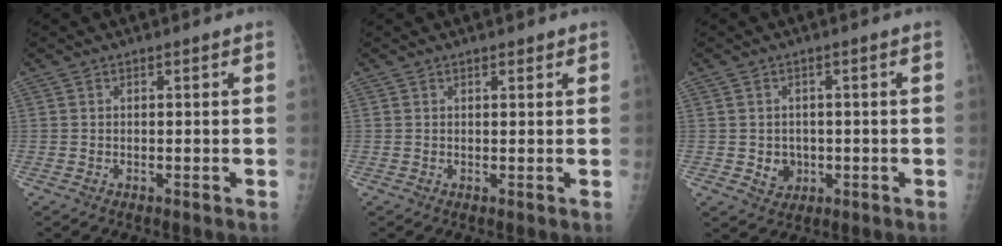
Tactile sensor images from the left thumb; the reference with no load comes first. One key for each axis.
{"total": 1.4, "fx": 1.0, "fy": 0.6, "fz": 0.8, "tx": -0.006, "ty": -0.005, "tz": 0.013}
{"total": 3.7, "fx": -0.5, "fy": 3.3, "fz": 1.6, "tx": -0.007, "ty": 0.001, "tz": 0.003}